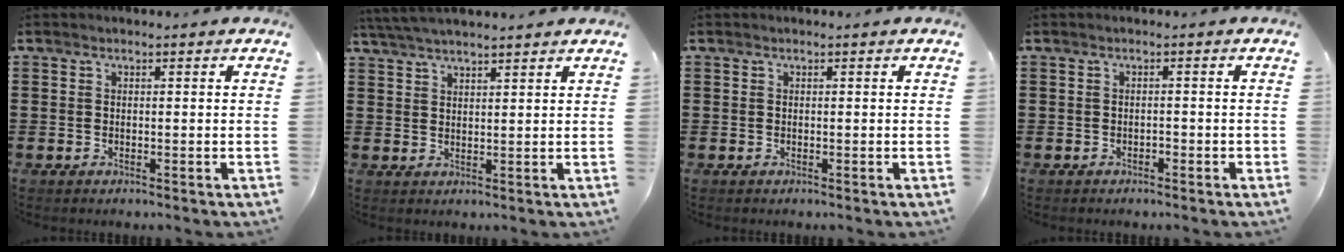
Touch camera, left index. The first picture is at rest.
{"total": 3.9, "force": [3.6, 0.2, 1.5], "torque": [-0.038, -0.003, 0.068]}
{"total": 0.0}
{"total": 0.9, "force": [-0.7, 0.4, 0.4], "torque": [-0.012, -0.002, -0.016]}